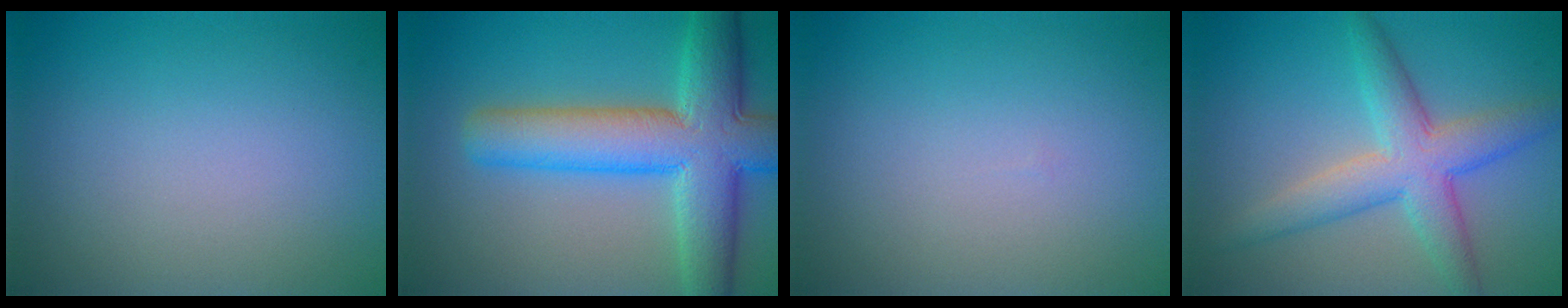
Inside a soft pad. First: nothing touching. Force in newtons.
{"total": 9.7, "press": 9.7, "slide": 0.5}
{"total": 0.0}
{"total": 5.5, "press": 5.5, "slide": 0.2}